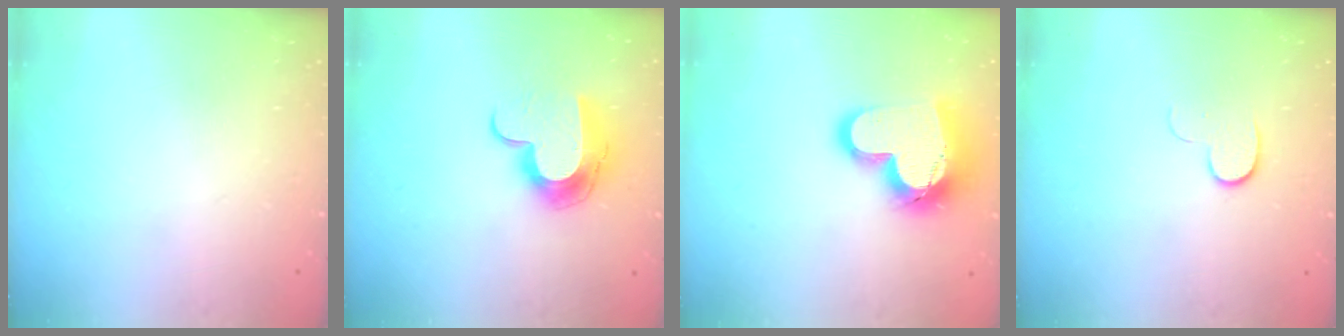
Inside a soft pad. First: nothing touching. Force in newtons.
{"total": 12.2, "press": 12.2, "slide": 0.3}
{"total": 17.4, "press": 17.4, "slide": 1.3}
{"total": 5.5, "press": 5.4, "slide": 0.8}